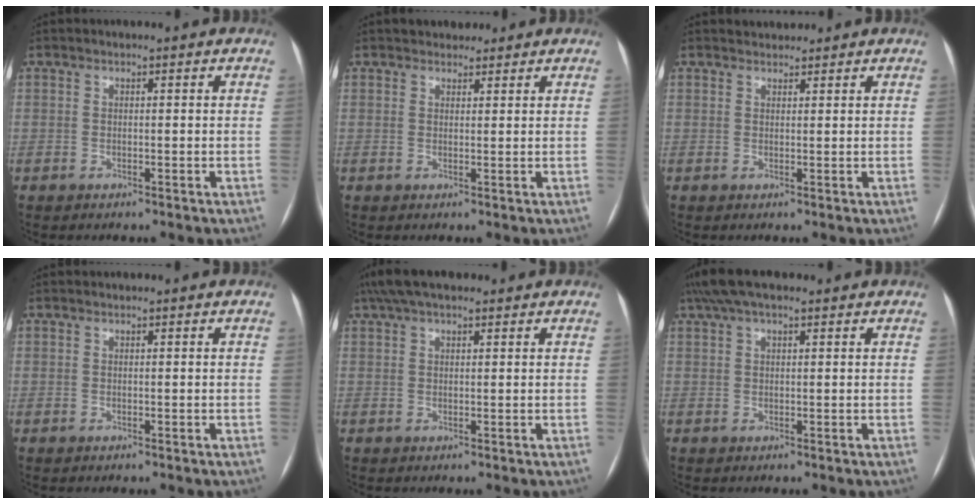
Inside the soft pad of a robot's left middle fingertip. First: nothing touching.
{"total": 2.9, "force": [2.5, 1.4, 0.4], "torque": [0.001, 0.011, 0.036]}
{"total": 1.8, "force": [1.7, 0.6, 0.0], "torque": [-0.001, 0.013, 0.028]}
{"total": 0.0}
{"total": 6.7, "force": [5.0, 2.1, 3.8], "torque": [-0.071, 0.042, 0.090]}
{"total": 6.4, "force": [4.5, 2.1, 4.0], "torque": [-0.079, 0.043, 0.083]}